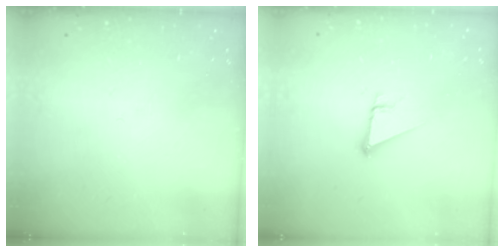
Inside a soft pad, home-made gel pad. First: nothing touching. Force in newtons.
{"total": 3.6, "press": 3.6, "slide": 0.3}